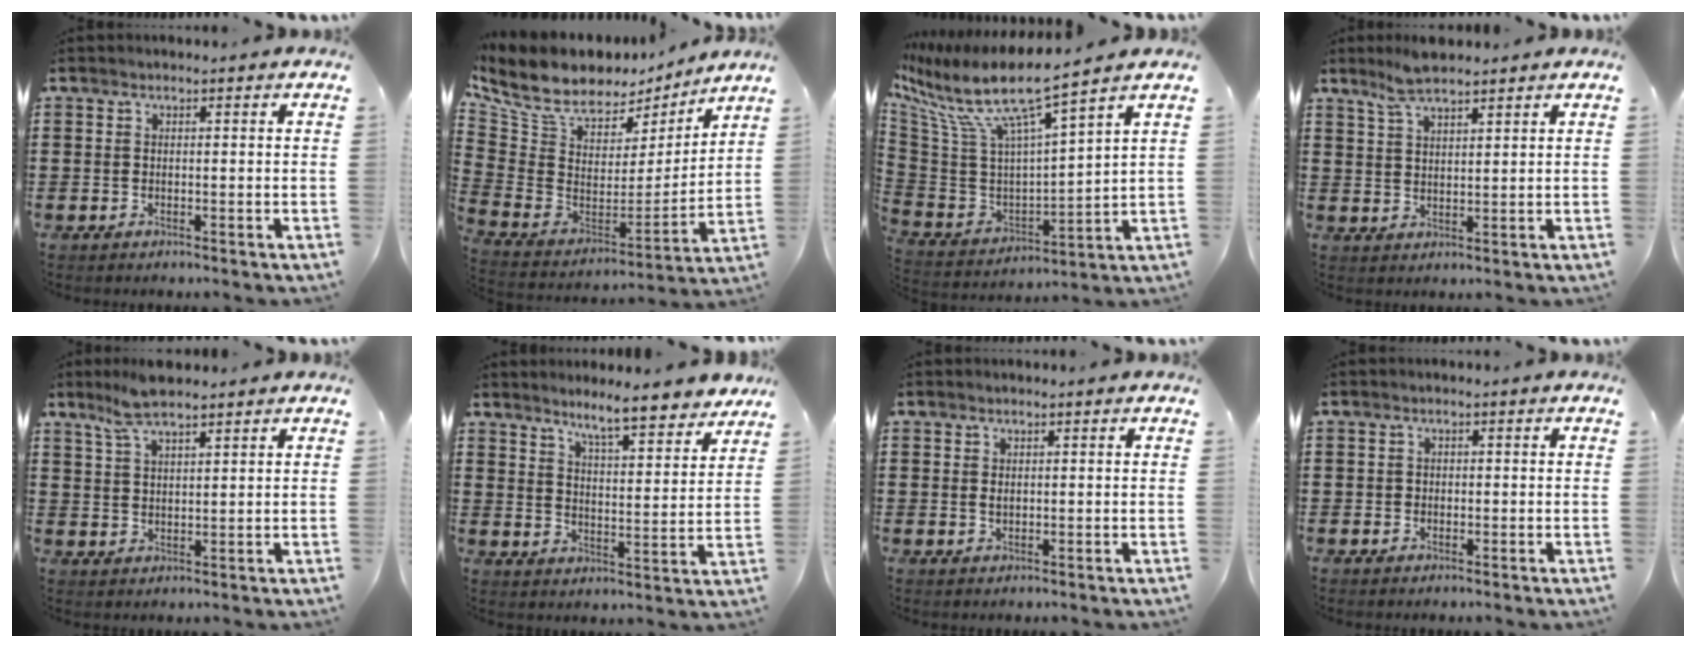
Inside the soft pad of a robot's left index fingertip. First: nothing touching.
{"total": 9.0, "force": [6.9, 4.2, 4.0], "torque": [-0.115, -0.044, 0.125]}
{"total": 10.1, "force": [7.0, 1.1, 7.3], "torque": [-0.171, -0.054, 0.109]}
{"total": 4.8, "force": [4.0, 1.0, 2.4], "torque": [-0.057, -0.002, 0.075]}
{"total": 5.4, "force": [4.2, 1.1, 3.1], "torque": [-0.070, -0.001, 0.078]}
{"total": 6.8, "force": [6.2, 0.0, 2.8], "torque": [-0.061, -0.037, 0.105]}
{"total": 0.9, "force": [0.3, 0.5, 0.7], "torque": [-0.016, 0.003, 0.005]}
{"total": 0.9, "force": [0.0, 0.8, 0.3], "torque": [-0.009, 0.005, -0.002]}